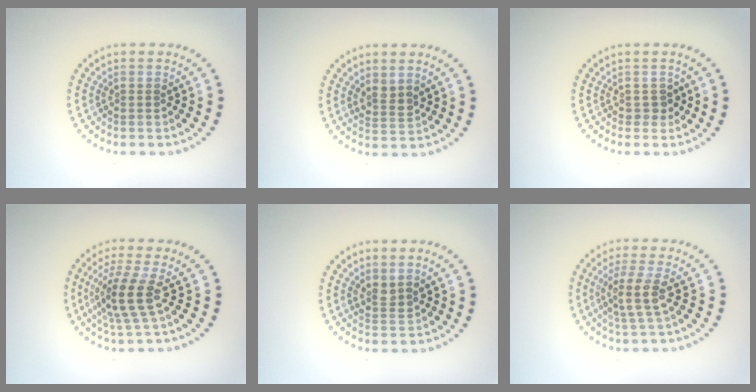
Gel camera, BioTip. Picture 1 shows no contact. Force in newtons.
{"total": 1.6, "press": 1.2, "slide": 1.0}
{"total": 1.1, "press": 1.0, "slide": 0.4}
{"total": 3.8, "press": 2.9, "slide": 2.4}
{"total": 1.6, "press": 1.3, "slide": 0.9}
{"total": 2.9, "press": 2.3, "slide": 1.8}